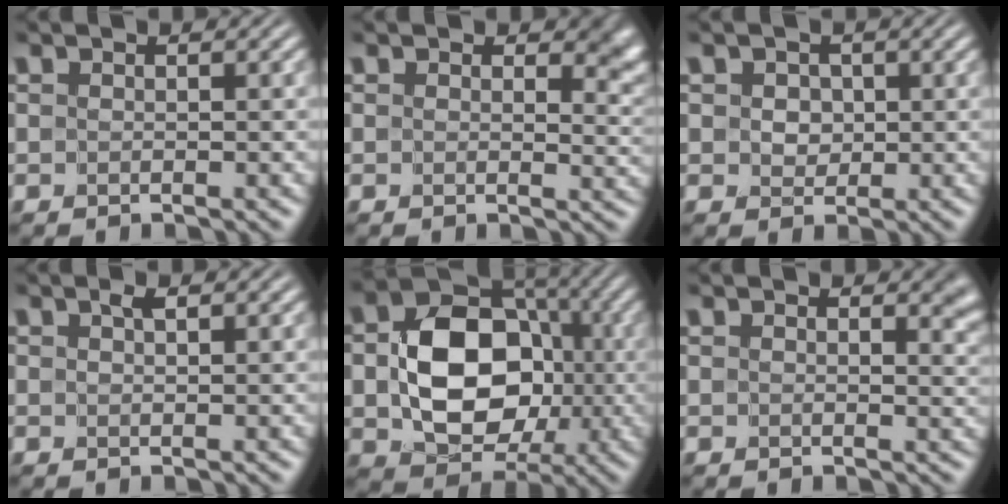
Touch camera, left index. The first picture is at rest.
{"total": 4.1, "force": [1.7, 2.5, 2.8], "torque": [-0.031, -0.011, 0.023]}
{"total": 2.1, "force": [0.5, 1.7, 1.1], "torque": [-0.020, 0.008, 0.001]}
{"total": 1.0, "force": [0.7, 0.2, 0.7], "torque": [-0.009, -0.001, 0.011]}
{"total": 10.2, "force": [-0.7, 7.6, 6.7], "torque": [-0.117, 0.001, -0.006]}
{"total": 3.2, "force": [1.4, 1.6, 2.4], "torque": [-0.025, -0.006, 0.019]}